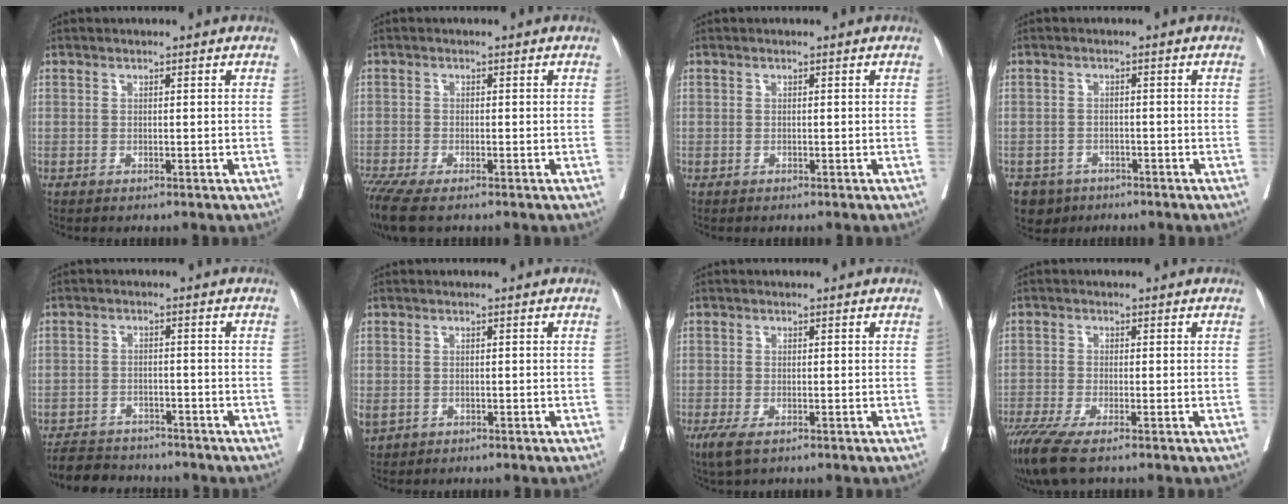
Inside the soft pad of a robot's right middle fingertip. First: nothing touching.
{"total": 6.0, "force": [-4.5, 1.0, 3.9], "torque": [-0.076, -0.011, -0.084]}
{"total": 0.5, "force": [-0.5, 0.0, 0.3], "torque": [0.001, 0.002, -0.006]}
{"total": 5.6, "force": [-4.0, 3.9, 0.8], "torque": [-0.012, 0.004, -0.064]}
{"total": 6.8, "force": [-6.4, 2.1, 1.2], "torque": [-0.016, -0.006, -0.100]}
{"total": 2.7, "force": [-0.8, 2.1, 1.6], "torque": [-0.045, -0.001, -0.004]}
{"total": 3.3, "force": [-1.9, 0.9, 2.5], "torque": [-0.054, -0.011, -0.032]}
{"total": 6.0, "force": [-4.1, 0.5, 4.3], "torque": [-0.077, -0.016, -0.075]}